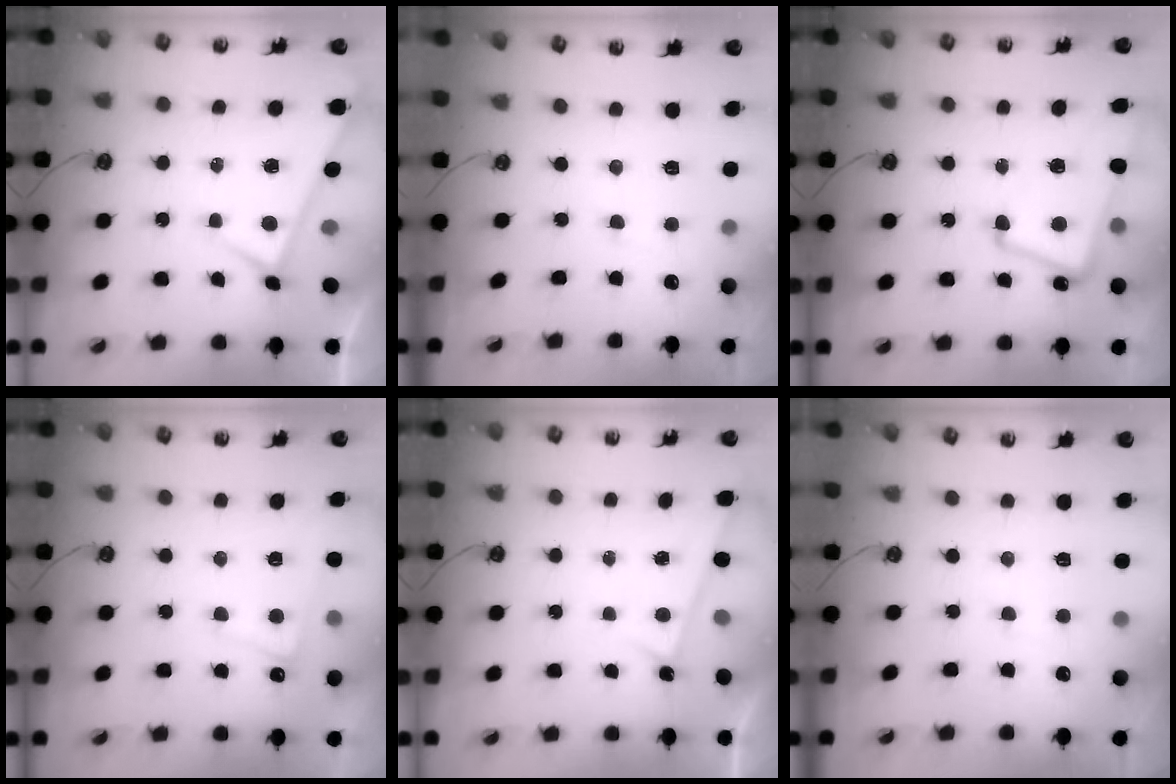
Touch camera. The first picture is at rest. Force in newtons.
{"total": 0.8, "press": 0.4, "slide": 0.7}
{"total": 5.4, "press": 5.1, "slide": 1.7}
{"total": 1.6, "press": 1.5, "slide": 0.4}
{"total": 1.4, "press": 1.1, "slide": 0.7}
{"total": 0.8, "press": 0.1, "slide": 0.8}